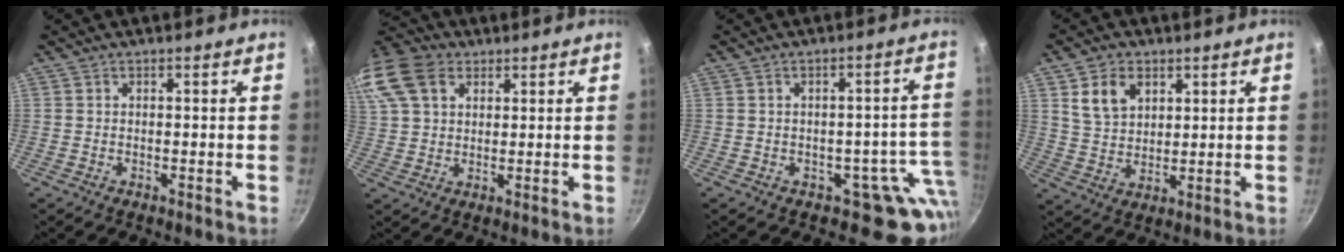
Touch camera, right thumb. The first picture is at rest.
{"total": 21.2, "force": [9.3, 15.2, 11.6], "torque": [-0.286, 0.051, 0.173]}
{"total": 8.6, "force": [-2.4, 7.0, 4.5], "torque": [0.039, 0.031, -0.025]}
{"total": 8.0, "force": [3.5, 5.6, 4.6], "torque": [-0.066, -0.012, 0.071]}